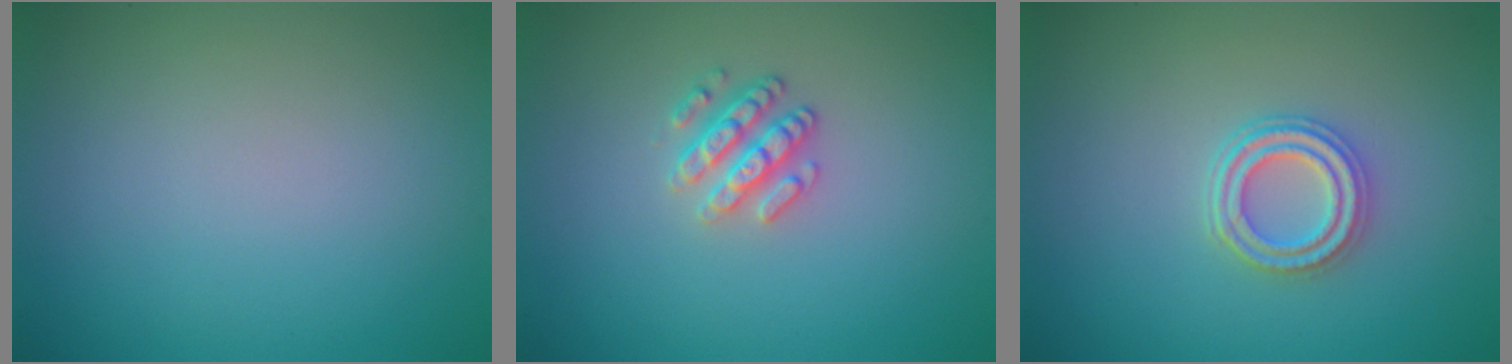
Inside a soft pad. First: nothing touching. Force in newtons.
{"total": 2.5, "press": 2.3, "slide": 0.9}
{"total": 2.9, "press": 2.5, "slide": 1.4}